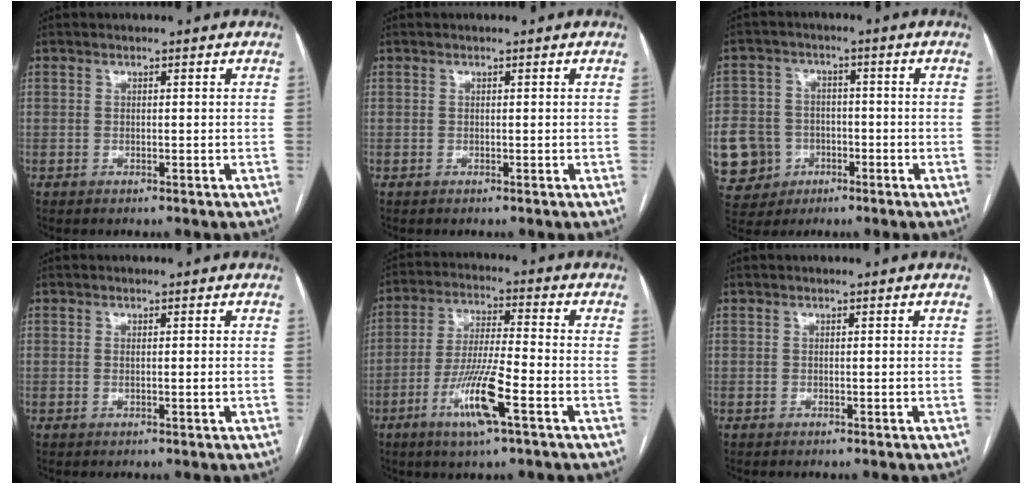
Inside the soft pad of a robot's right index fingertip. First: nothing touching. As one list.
[{"total": 0.0}, {"total": 10.2, "force": [-3.0, 9.5, 2.5], "torque": [-0.080, 0.014, -0.036]}, {"total": 0.7, "force": [0.1, -0.1, 0.7], "torque": [-0.016, -0.002, 0.001]}, {"total": 10.8, "force": [-4.8, 0.5, 9.7], "torque": [-0.191, -0.013, -0.091]}, {"total": 0.0}]